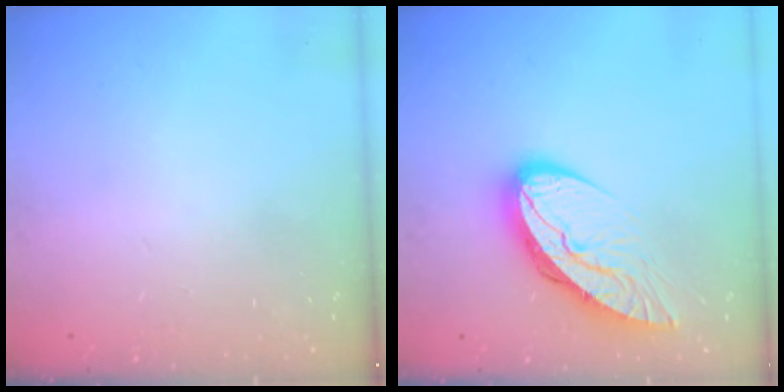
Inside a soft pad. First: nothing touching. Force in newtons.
{"total": 12.0, "press": 11.9, "slide": 1.1}